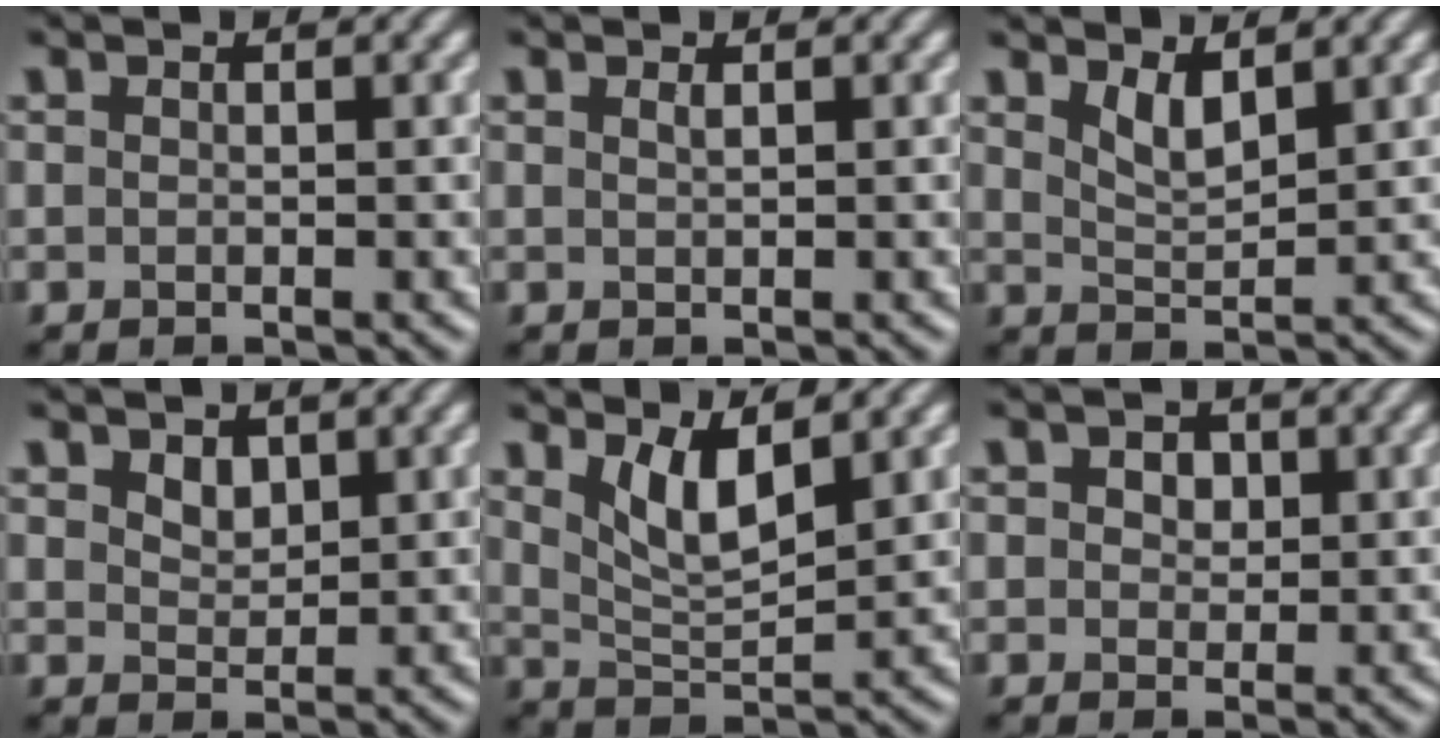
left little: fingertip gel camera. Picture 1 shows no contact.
{"total": 0.7, "force": [0.4, 0.2, 0.5], "torque": [-0.005, 0.001, 0.007]}
{"total": 2.4, "force": [1.6, 0.7, 1.6], "torque": [-0.034, -0.010, 0.035]}
{"total": 1.6, "force": [1.0, 0.9, 0.7], "torque": [-0.016, -0.002, 0.022]}
{"total": 4.2, "force": [2.3, 1.3, 3.3], "torque": [-0.068, -0.011, 0.047]}
{"total": 2.2, "force": [0.9, 1.5, 1.3], "torque": [-0.015, 0.008, 0.003]}